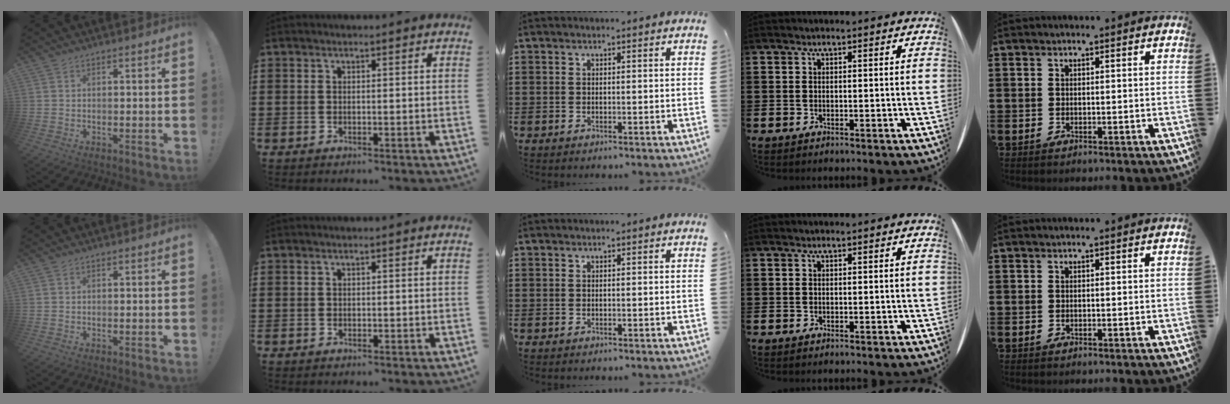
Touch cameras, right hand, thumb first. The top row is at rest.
{}